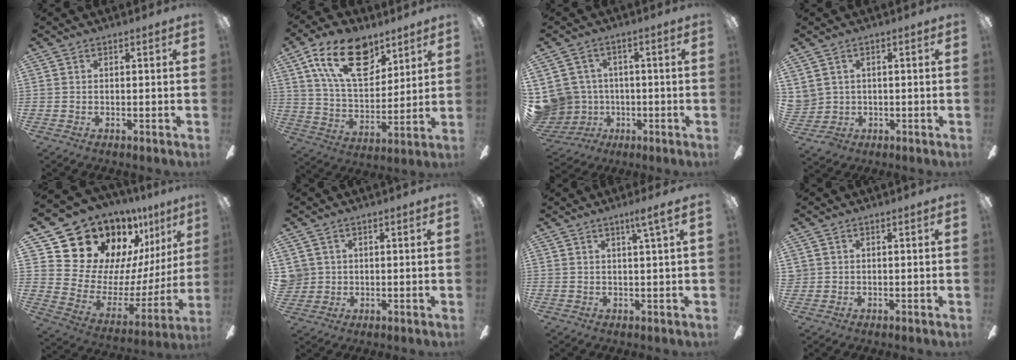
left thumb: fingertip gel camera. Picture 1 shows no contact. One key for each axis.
{"total": 19.7, "fx": 10.8, "fy": 10.6, "fz": 12.6, "tx": -0.222, "ty": -0.033, "tz": 0.191}
{"total": 9.5, "fx": -0.2, "fy": 9.4, "fz": 1.5, "tx": -0.077, "ty": 0.001, "tz": 0.010}
{"total": 4.0, "fx": 1.5, "fy": 3.7, "fz": -0.2, "tx": -0.014, "ty": -0.007, "tz": 0.030}
{"total": 19.8, "fx": 15.2, "fy": 11.1, "fz": 6.2, "tx": -0.097, "ty": -0.136, "tz": 0.303}
{"total": 3.9, "fx": 1.4, "fy": 3.6, "fz": -0.1, "tx": -0.006, "ty": 0.004, "tz": 0.028}
{"total": 3.6, "fx": 2.2, "fy": -0.5, "fz": 2.8, "tx": -0.053, "ty": -0.007, "tz": 0.035}
{"total": 1.0, "fx": 0.4, "fy": 0.9, "fz": 0.0, "tx": -0.001, "ty": 0.001, "tz": 0.007}